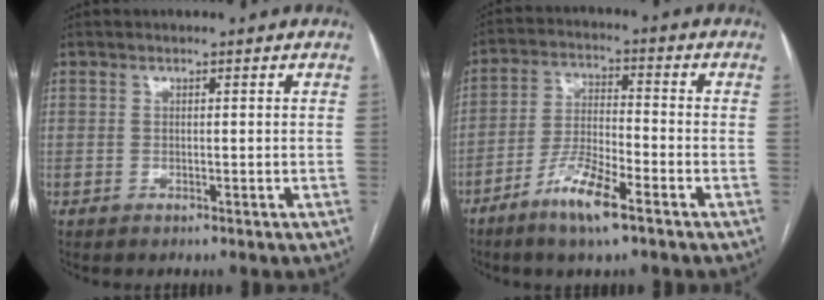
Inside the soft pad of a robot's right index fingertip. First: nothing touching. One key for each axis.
{"total": 8.9, "fx": -5.5, "fy": 1.3, "fz": 6.8, "tx": -0.137, "ty": -0.010, "tz": -0.105}